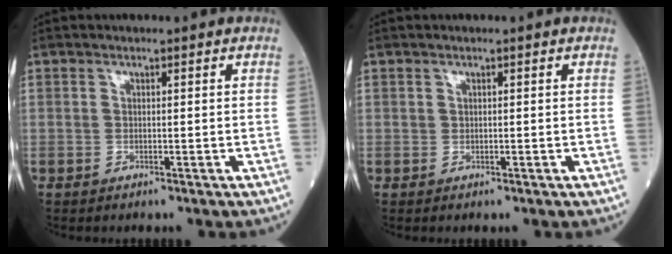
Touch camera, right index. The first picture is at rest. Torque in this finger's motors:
{"motor_torque": [-0.04, -0.04, -0.06, -0.01]}